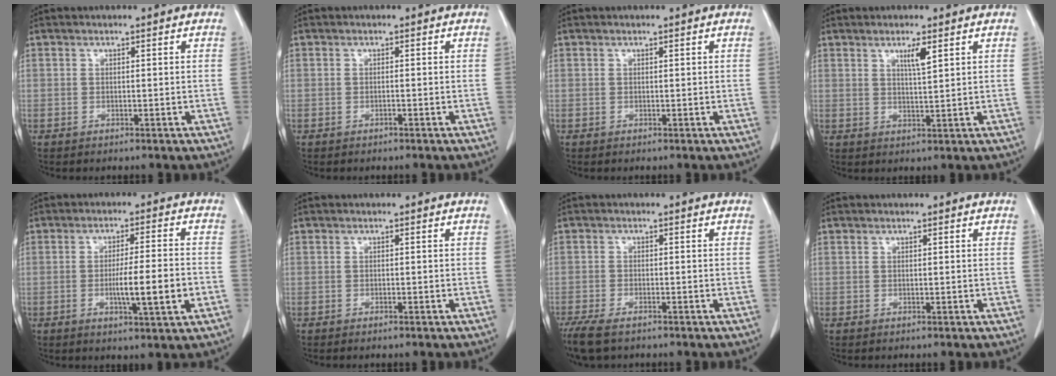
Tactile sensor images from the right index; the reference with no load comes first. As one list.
[{"total": 0.0}, {"total": 0.0}, {"total": 3.0, "force": [1.6, 0.1, 2.5], "torque": [-0.046, -0.005, 0.029]}, {"total": 8.1, "force": [-2.0, 0.2, 7.9], "torque": [-0.127, -0.006, -0.031]}, {"total": 0.9, "force": [-0.7, 0.0, 0.5], "torque": [-0.013, -0.002, -0.010]}, {"total": 6.9, "force": [-5.3, 2.3, 3.9], "torque": [-0.069, -0.015, -0.089]}, {"total": 0.0}]